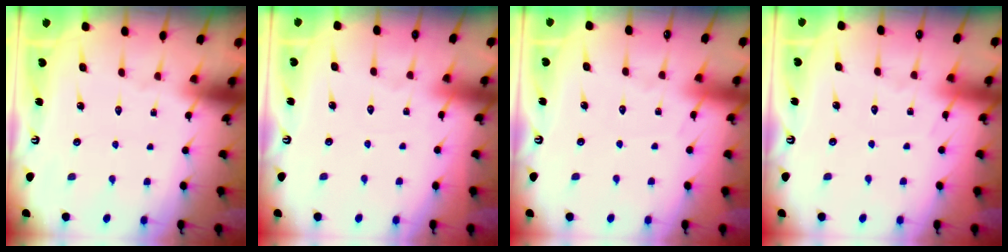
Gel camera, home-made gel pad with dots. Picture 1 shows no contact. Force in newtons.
{"total": 3.3, "press": 3.2, "slide": 0.4}
{"total": 3.9, "press": 3.9, "slide": 0.5}
{"total": 3.9, "press": 3.9, "slide": 0.5}